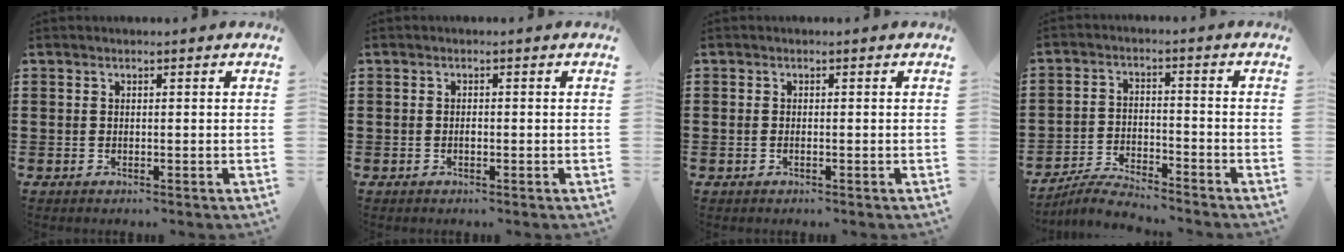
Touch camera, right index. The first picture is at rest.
{"total": 0.8, "force": [-0.2, 0.3, 0.7], "torque": [-0.016, -0.005, -0.002]}
{"total": 0.5, "force": [-0.2, 0.1, 0.5], "torque": [-0.011, -0.006, -0.003]}
{"total": 4.7, "force": [-4.6, 0.2, 1.0], "torque": [-0.025, 0.002, -0.094]}